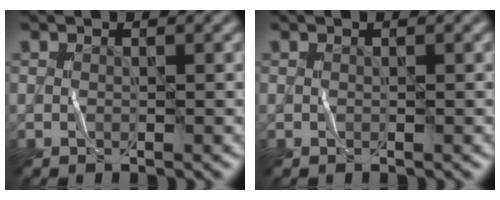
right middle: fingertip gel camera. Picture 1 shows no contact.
{"total": 0.0}